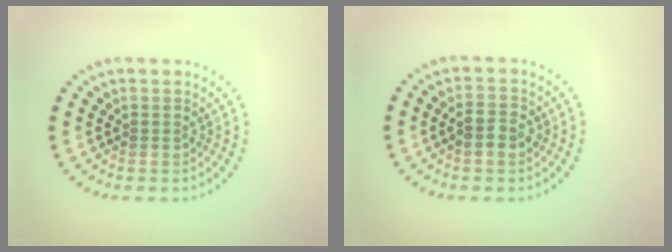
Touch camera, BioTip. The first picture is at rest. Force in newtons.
{"total": 2.4, "press": 2.4, "slide": 0.2}